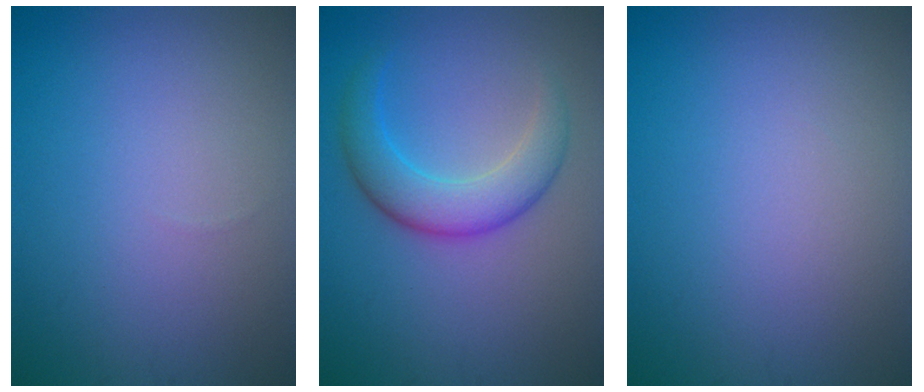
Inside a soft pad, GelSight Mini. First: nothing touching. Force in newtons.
{"total": 3.8, "press": 3.8, "slide": 0.0}
{"total": 0.0}